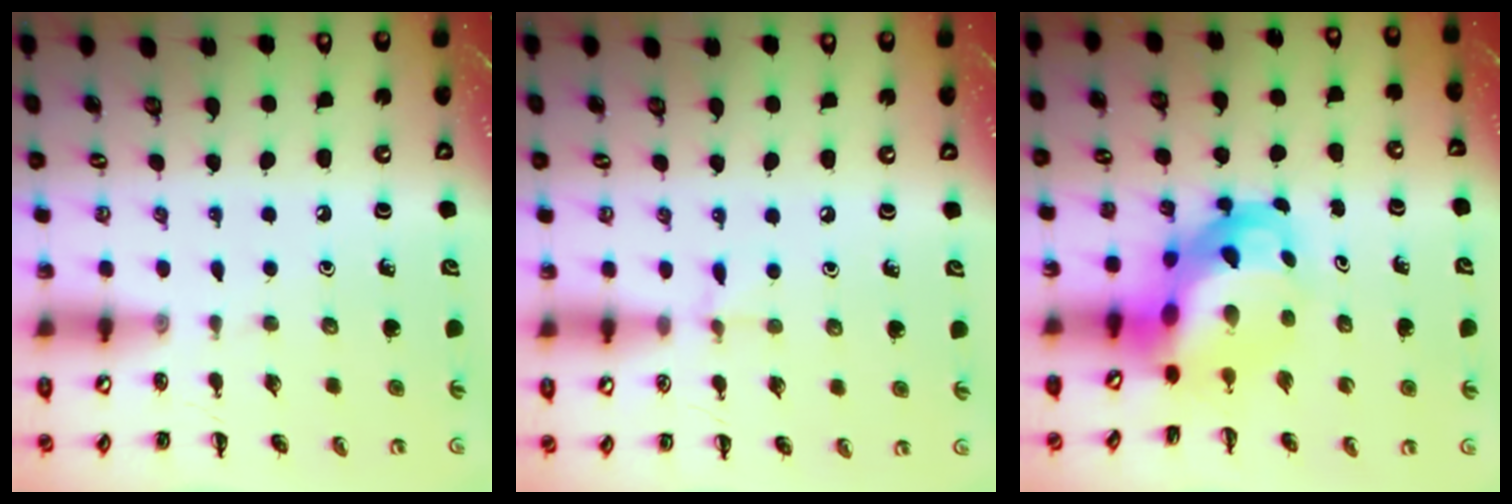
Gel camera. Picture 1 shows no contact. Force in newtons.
{"total": 4.9, "press": 4.6, "slide": 1.6}
{"total": 6.3, "press": 6.0, "slide": 1.7}